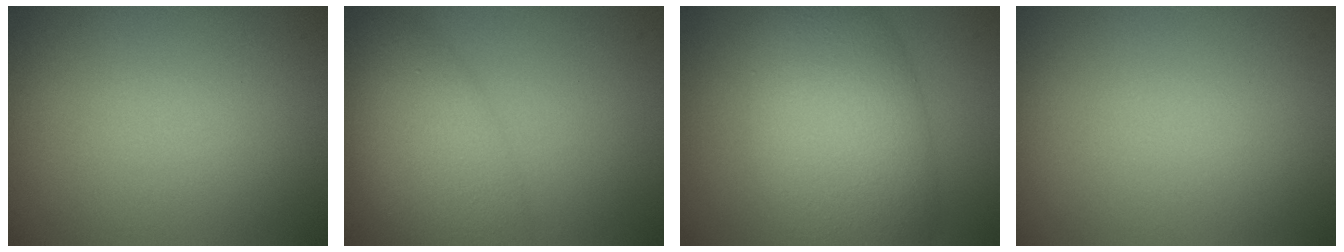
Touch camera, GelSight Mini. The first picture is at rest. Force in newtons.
{"total": 6.7, "press": 6.7, "slide": 0.5}
{"total": 9.1, "press": 9.1, "slide": 0.3}
{"total": 0.0}